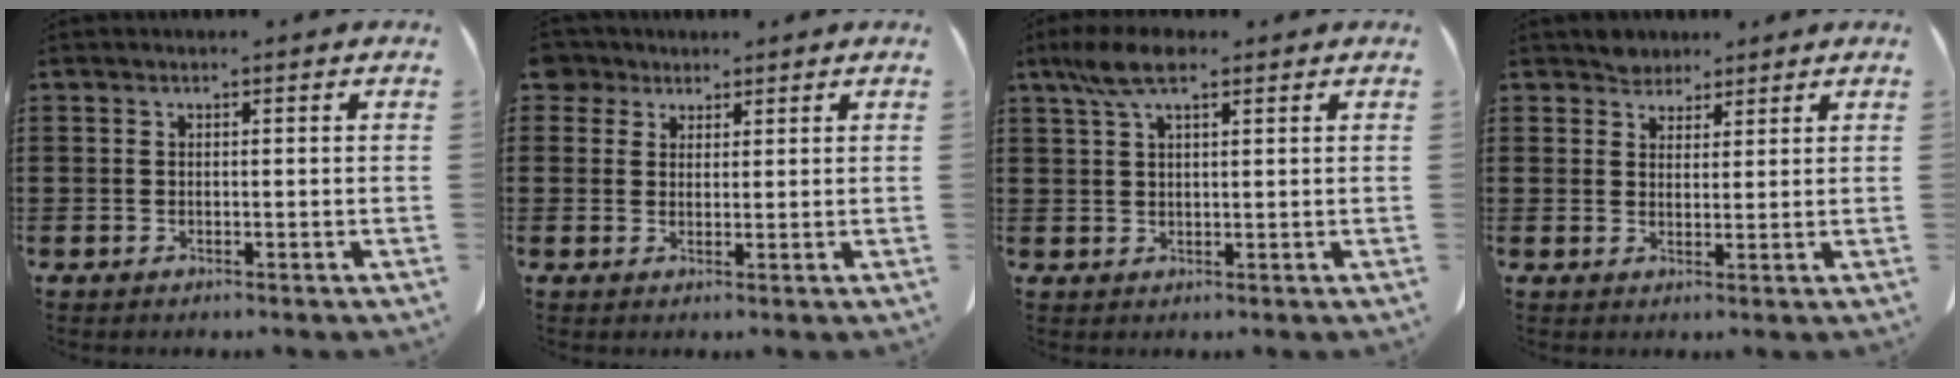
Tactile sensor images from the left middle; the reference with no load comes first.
{"total": 3.1, "force": [2.5, 1.9, 0.6], "torque": [-0.014, 0.004, 0.048]}
{"total": 5.8, "force": [3.1, 1.7, 4.6], "torque": [-0.103, 0.002, 0.055]}
{"total": 2.9, "force": [2.7, 1.0, -0.1], "torque": [-0.008, 0.001, 0.055]}